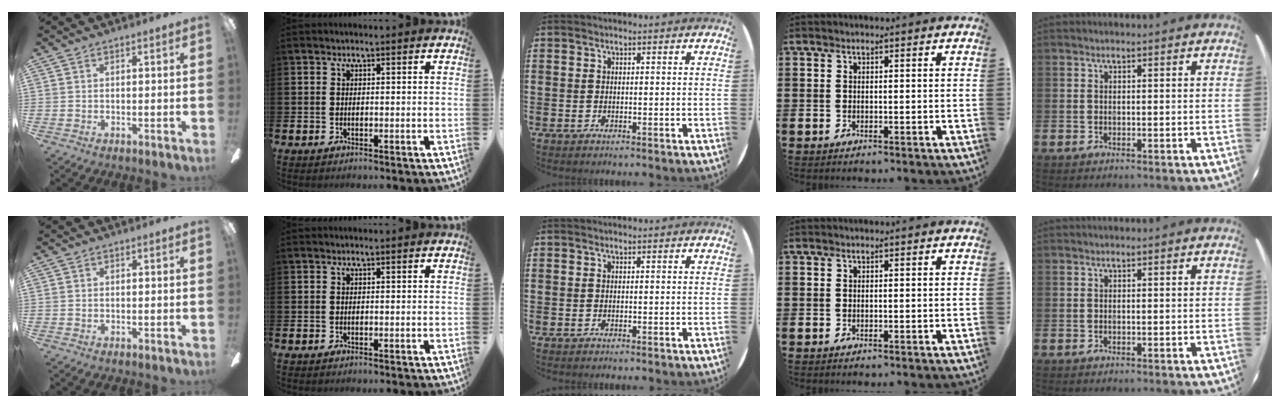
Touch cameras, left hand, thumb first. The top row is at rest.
{}